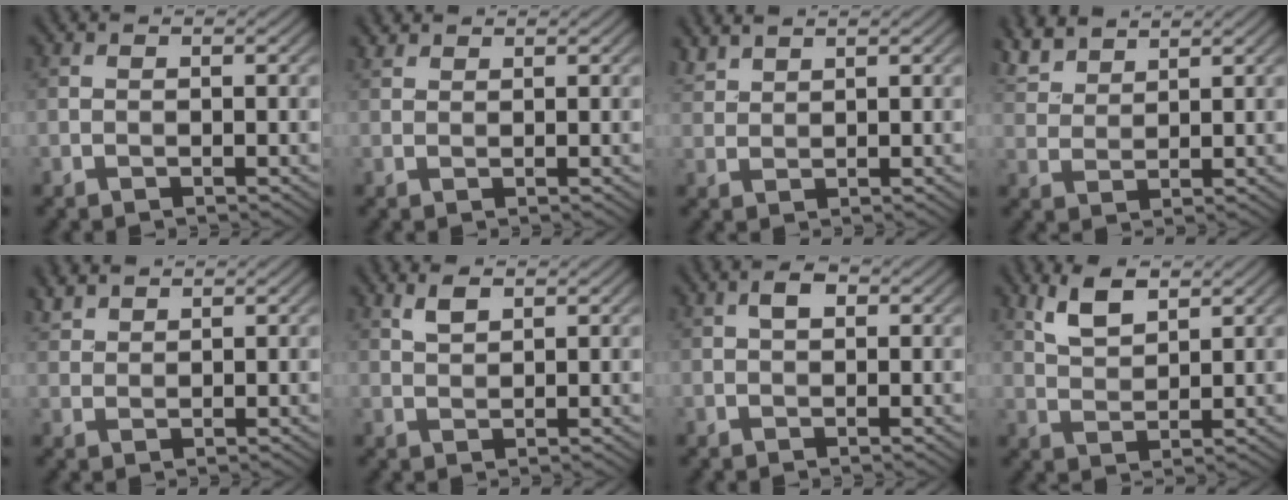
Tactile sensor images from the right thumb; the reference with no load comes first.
{"total": 1.4, "force": [1.2, 0.5, 0.3], "torque": [-0.011, 0.005, 0.029]}
{"total": 2.5, "force": [2.3, 0.6, 0.8], "torque": [-0.022, 0.005, 0.054]}
{"total": 4.9, "force": [4.2, 1.5, 2.0], "torque": [-0.058, 0.009, 0.095]}
{"total": 2.6, "force": [2.3, 0.9, 0.9], "torque": [-0.023, 0.007, 0.054]}
{"total": 2.2, "force": [1.5, 0.8, 1.4], "torque": [-0.033, 0.002, 0.032]}
{"total": 1.9, "force": [0.6, 1.1, 1.5], "torque": [-0.025, 0.006, 0.006]}
{"total": 4.7, "force": [3.1, 1.9, 3.0], "torque": [-0.073, 0.001, 0.066]}